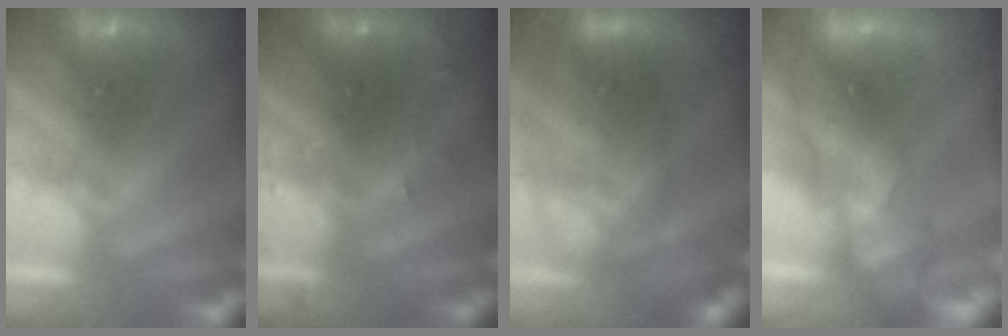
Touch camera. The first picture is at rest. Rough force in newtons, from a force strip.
{"total": 3.0}
{"total": 2.8}
{"total": 4.4}